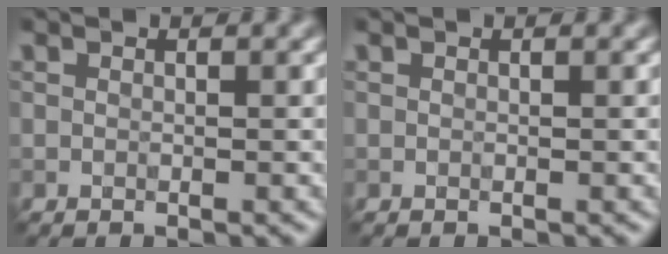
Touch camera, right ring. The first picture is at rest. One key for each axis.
{"total": 0.0}